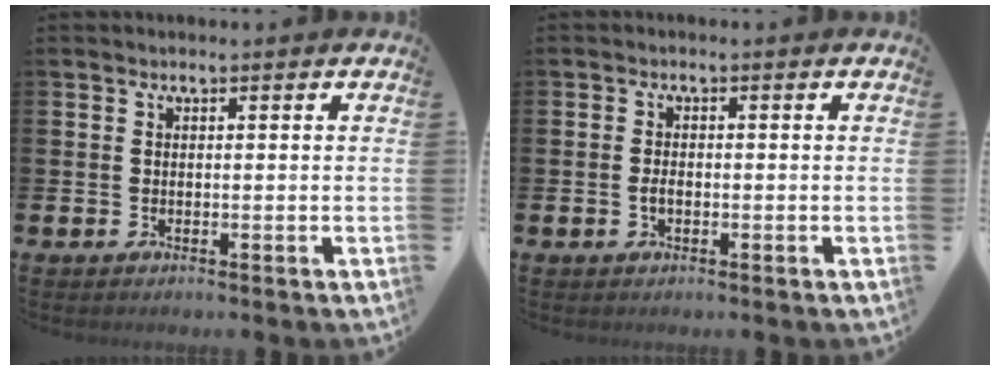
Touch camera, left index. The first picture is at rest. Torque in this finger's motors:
{"motor_torque": [0.02, 0.01, 0.04, 0.01]}